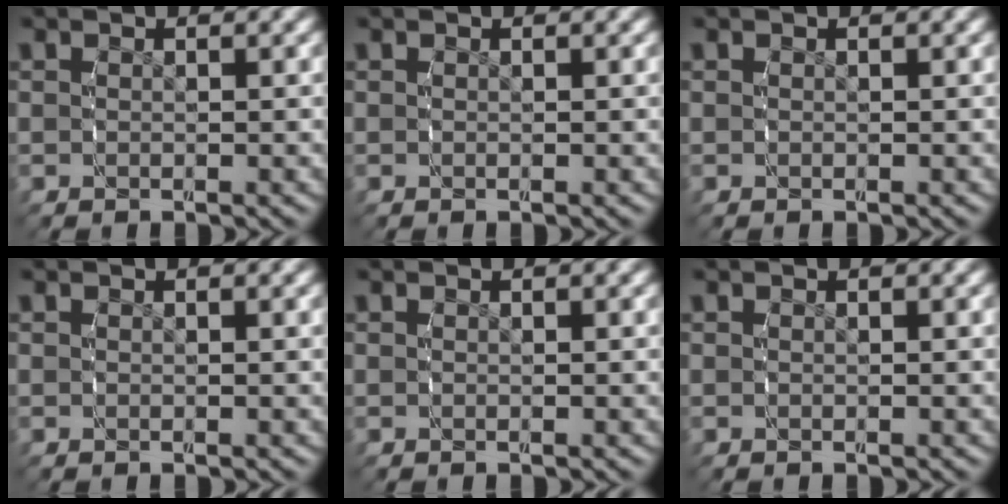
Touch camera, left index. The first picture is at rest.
{"total": 0.0}
{"total": 0.0}
{"total": 0.0}
{"total": 0.0}
{"total": 0.0}